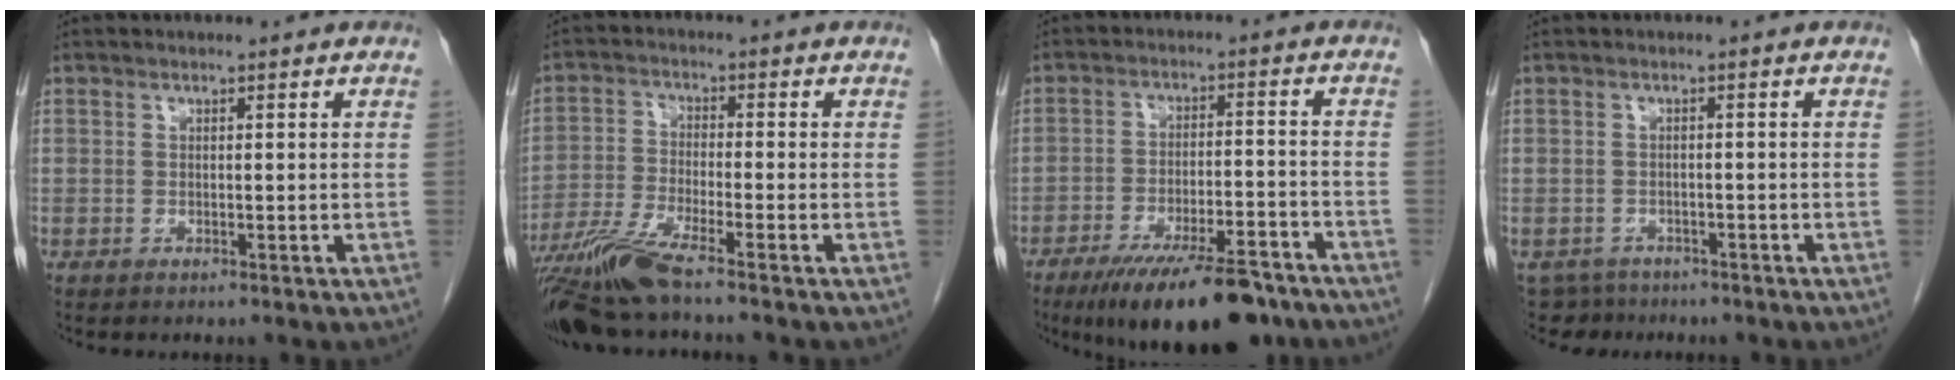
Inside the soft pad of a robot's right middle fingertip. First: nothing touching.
{"total": 8.5, "force": [-6.7, -0.4, 5.3], "torque": [-0.108, -0.030, -0.128]}
{"total": 16.0, "force": [-12.2, 3.6, 9.7], "torque": [-0.125, -0.007, -0.191]}
{"total": 3.9, "force": [-3.1, 2.3, -0.4], "torque": [0.009, 0.001, -0.051]}